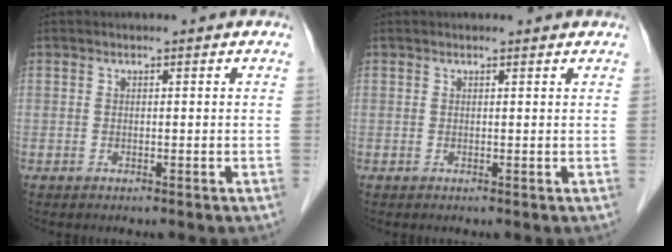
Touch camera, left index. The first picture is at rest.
{"total": 1.6, "force": [1.6, 0.4, 0.2], "torque": [-0.013, 0.005, 0.013]}